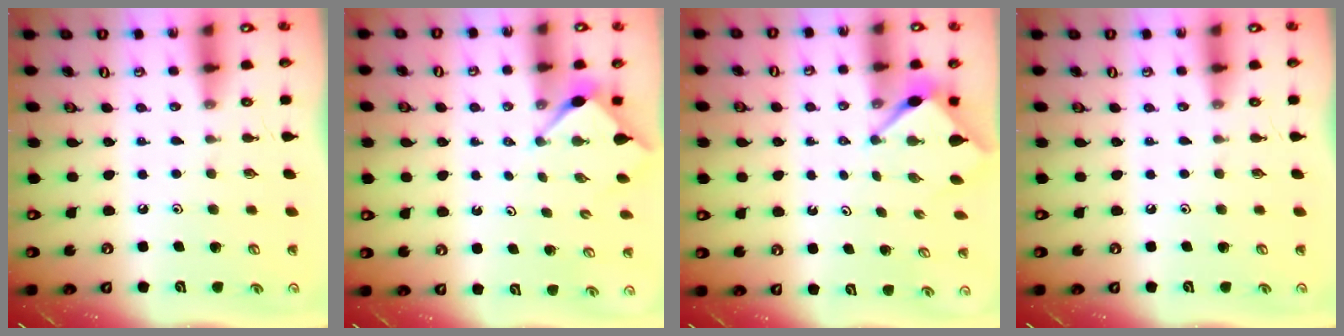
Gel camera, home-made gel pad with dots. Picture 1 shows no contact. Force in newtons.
{"total": 2.6, "press": 2.6, "slide": 0.4}
{"total": 2.9, "press": 2.8, "slide": 0.3}
{"total": 0.0}